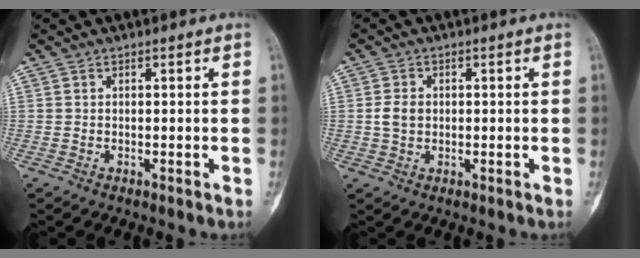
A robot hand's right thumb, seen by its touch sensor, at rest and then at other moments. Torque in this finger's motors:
{"motor_torque": [0.60, 0.50, 0.30, -0.17, 0.03]}